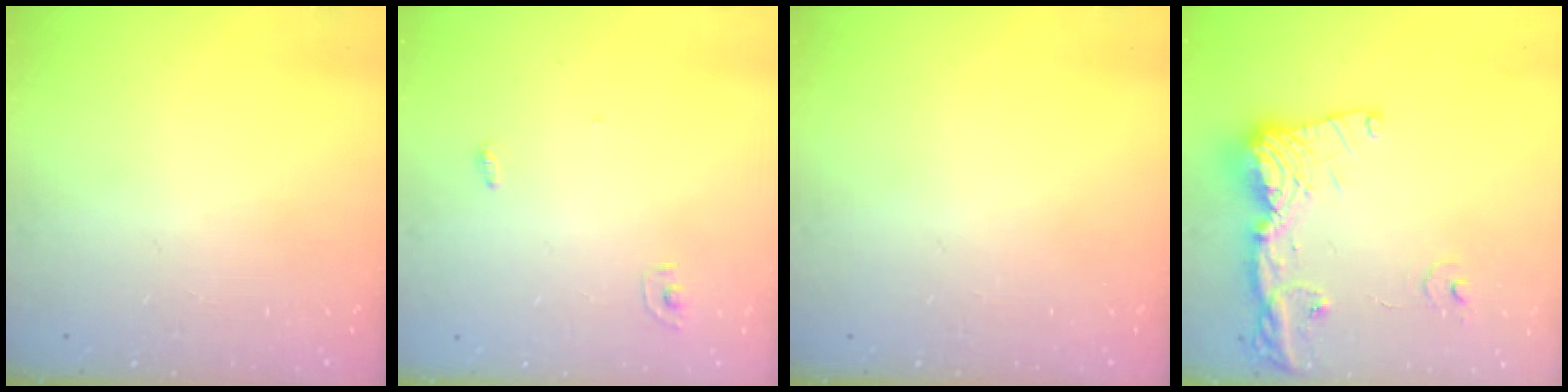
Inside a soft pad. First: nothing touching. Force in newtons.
{"total": 2.8, "press": 2.8, "slide": 0.1}
{"total": 0.0}
{"total": 16.5, "press": 16.4, "slide": 2.1}